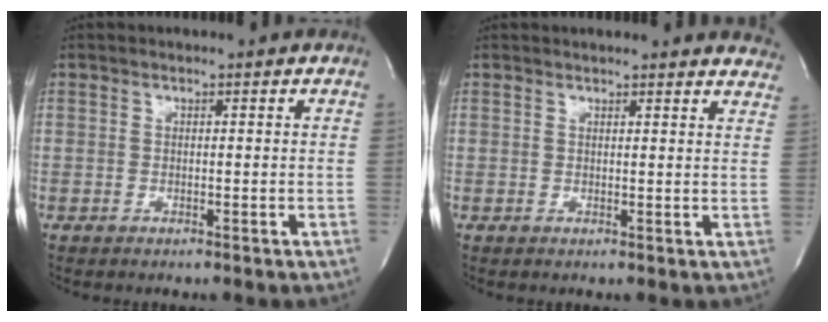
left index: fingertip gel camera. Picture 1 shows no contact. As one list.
[{"total": 13.1, "force": [12.7, 1.8, 2.7], "torque": [-0.017, -0.040, 0.119]}]